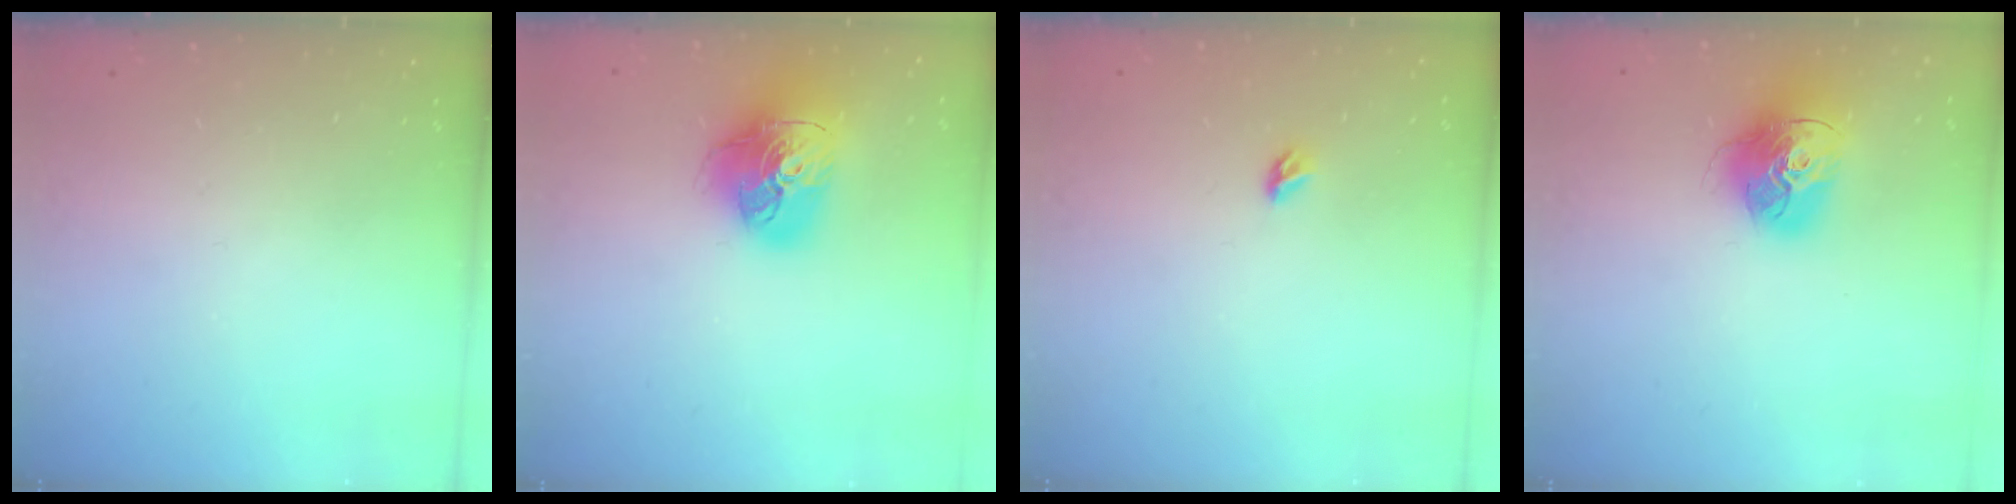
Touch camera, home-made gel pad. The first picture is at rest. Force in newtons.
{"total": 20.5, "press": 20.4, "slide": 2.4}
{"total": 3.8, "press": 3.8, "slide": 0.7}
{"total": 16.1, "press": 16.0, "slide": 1.6}